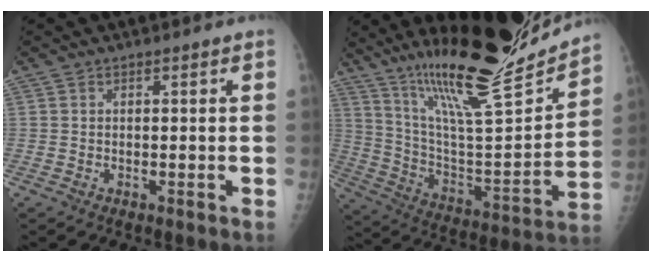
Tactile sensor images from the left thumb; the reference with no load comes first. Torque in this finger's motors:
{"motor_torque": [1.79, -1.39, 1.21, -1.56, 0.23]}